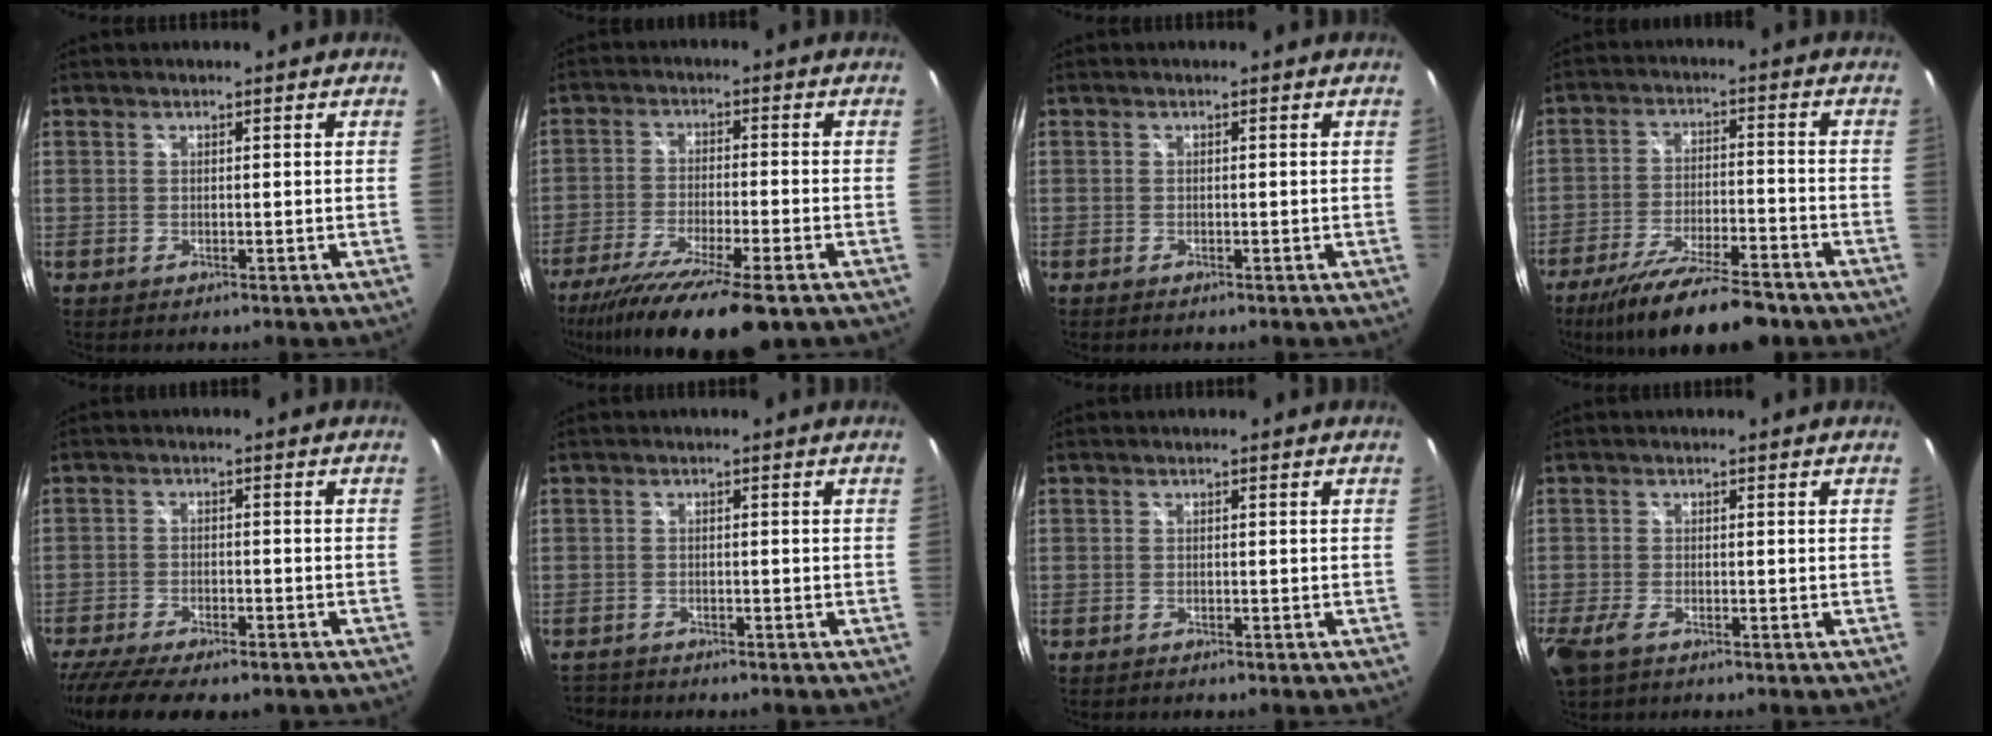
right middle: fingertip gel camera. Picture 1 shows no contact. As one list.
[{"total": 17.1, "force": [-12.5, 2.5, 11.3], "torque": [-0.220, -0.055, -0.210]}, {"total": 0.6, "force": [-0.6, 0.2, 0.2], "torque": [-0.004, -0.003, -0.011]}, {"total": 16.1, "force": [-12.9, 3.4, 9.1], "torque": [-0.180, -0.029, -0.207]}, {"total": 13.8, "force": [-11.0, 3.9, 7.4], "torque": [-0.163, -0.048, -0.173]}, {"total": 3.3, "force": [-3.1, 1.0, 0.5], "torque": [-0.024, -0.014, -0.058]}, {"total": 0.6, "force": [-0.5, 0.2, 0.2], "torque": [-0.003, -0.003, -0.011]}, {"total": 4.1, "force": [-2.4, 1.7, 2.8], "torque": [-0.071, -0.015, -0.046]}]